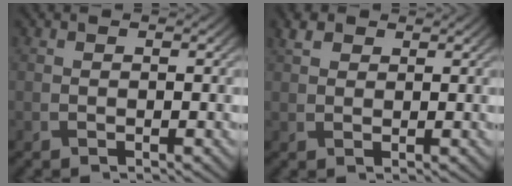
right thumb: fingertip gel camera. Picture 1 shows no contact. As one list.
[{"total": 2.1, "force": [1.4, 1.4, 0.9], "torque": [-0.023, 0.007, 0.027]}]